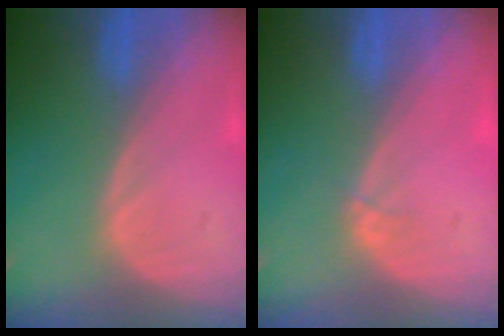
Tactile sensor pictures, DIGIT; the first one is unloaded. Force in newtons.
{"total": 0.7, "press": 0.6, "slide": 0.3}